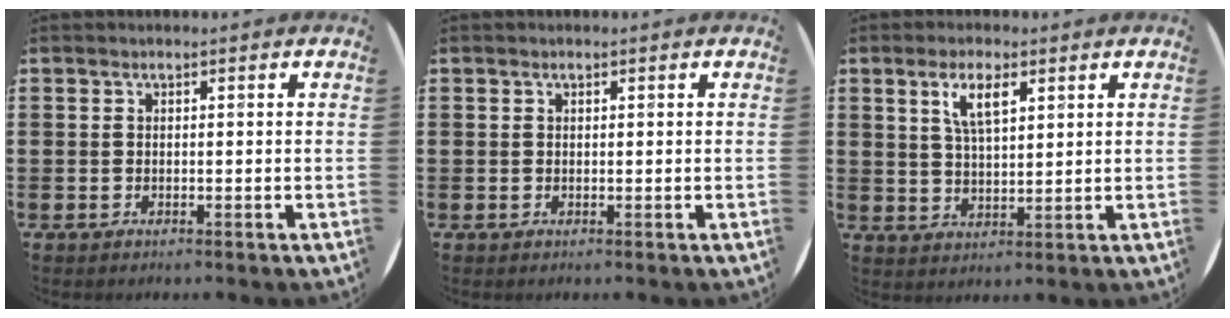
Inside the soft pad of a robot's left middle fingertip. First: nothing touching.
{"total": 0.0}
{"total": 5.1, "force": [2.9, 1.7, 3.8], "torque": [-0.076, 0.006, 0.048]}